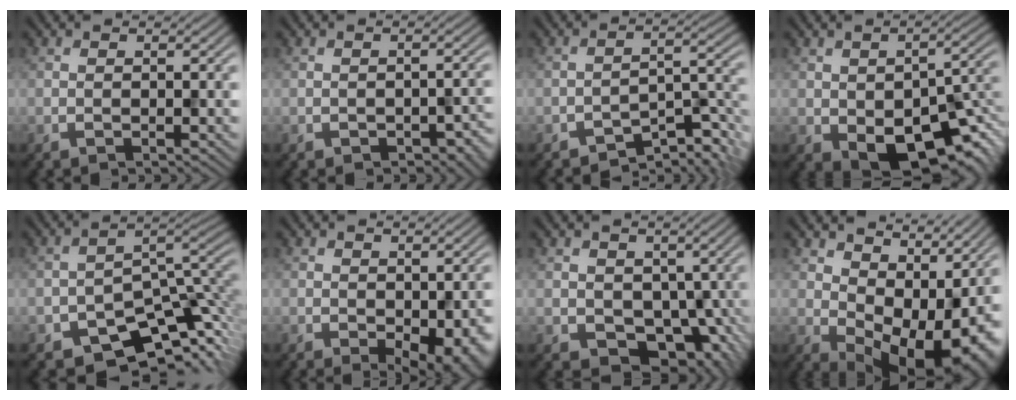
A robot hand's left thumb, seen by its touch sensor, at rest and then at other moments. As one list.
[{"total": 2.5, "force": [-1.8, 0.9, 1.5], "torque": [-0.015, -0.004, -0.008]}, {"total": 5.9, "force": [-5.3, 0.9, 2.2], "torque": [-0.029, 0.007, -0.079]}, {"total": 10.7, "force": [-4.4, 5.8, 7.8], "torque": [-0.103, -0.029, -0.051]}, {"total": 8.6, "force": [-6.1, 4.6, 4.0], "torque": [-0.043, -0.029, -0.096]}, {"total": 4.5, "force": [-1.6, 2.3, 3.5], "torque": [-0.048, -0.027, 0.004]}, {"total": 4.7, "force": [-0.3, 4.2, 2.0], "torque": [-0.038, -0.029, 0.008]}, {"total": 11.7, "force": [3.2, 7.3, 8.6], "torque": [-0.106, -0.014, 0.078]}]